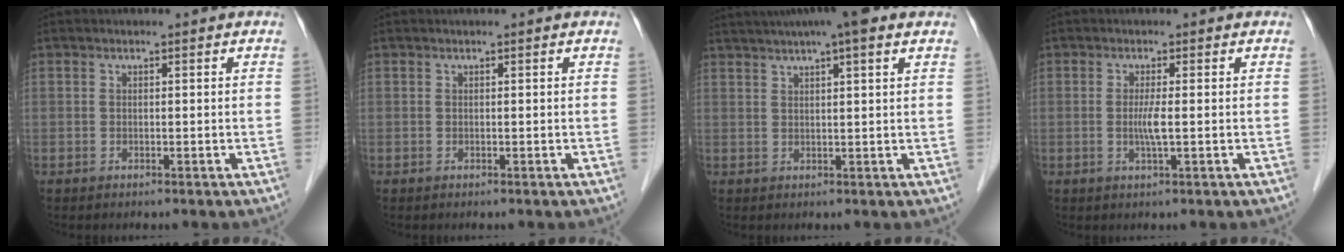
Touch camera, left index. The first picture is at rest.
{"total": 0.0}
{"total": 10.2, "force": [7.4, 0.8, 6.9], "torque": [-0.111, 0.036, 0.102]}
{"total": 2.3, "force": [-0.2, -0.3, 2.3], "torque": [-0.048, -0.005, -0.003]}